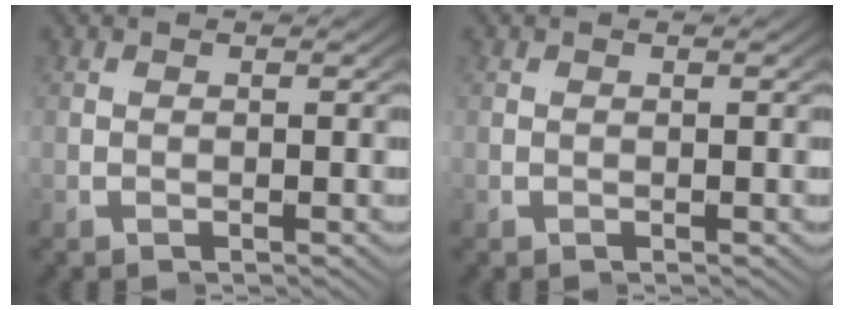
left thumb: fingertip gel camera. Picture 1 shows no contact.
{"total": 0.0}